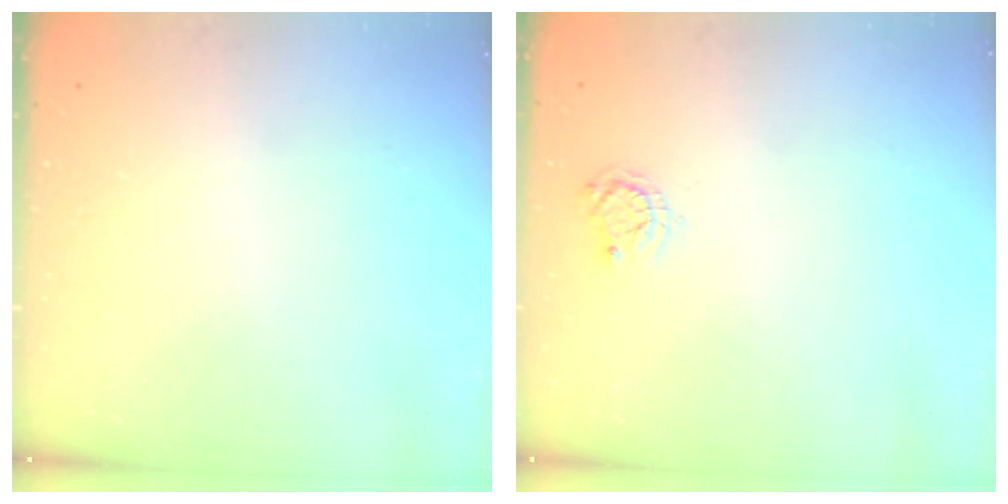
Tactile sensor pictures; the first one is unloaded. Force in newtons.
{"total": 4.1, "press": 4.1, "slide": 0.4}